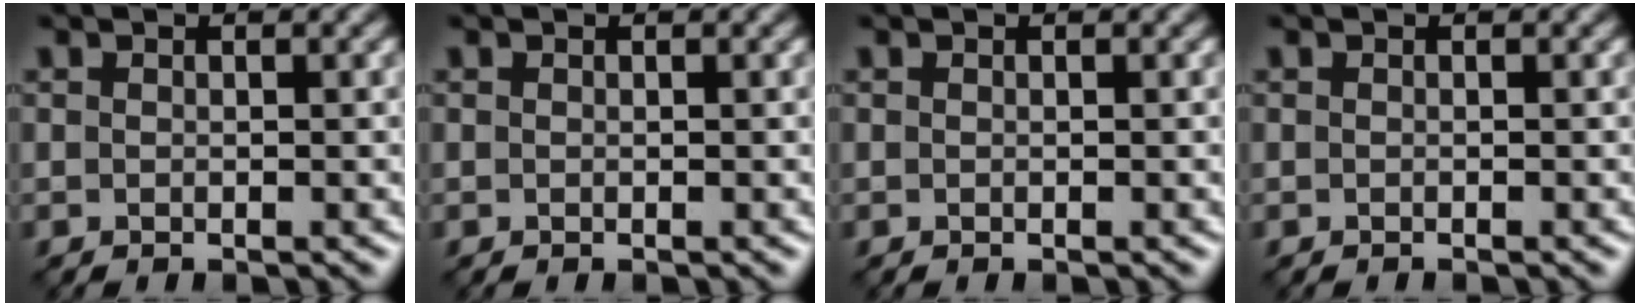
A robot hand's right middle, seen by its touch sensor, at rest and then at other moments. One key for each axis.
{"total": 0.0}
{"total": 0.0}
{"total": 0.0}